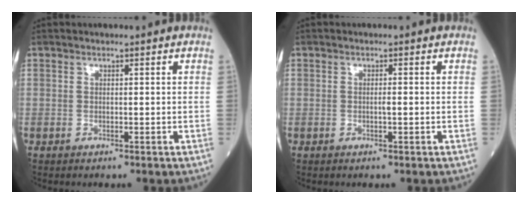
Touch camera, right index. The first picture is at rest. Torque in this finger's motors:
{"motor_torque": [-0.08, -0.02, -0.02, 0.00]}